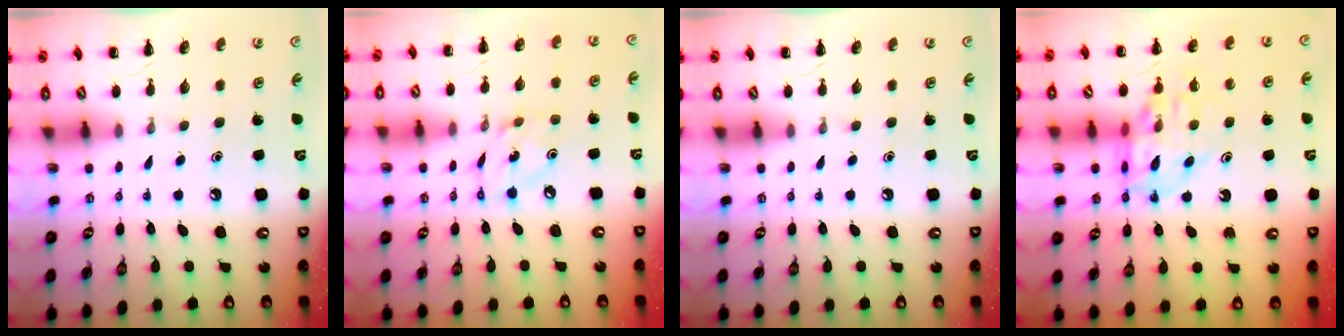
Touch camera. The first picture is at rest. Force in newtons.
{"total": 3.6, "press": 3.6, "slide": 0.5}
{"total": 0.0}
{"total": 14.1, "press": 13.9, "slide": 2.4}